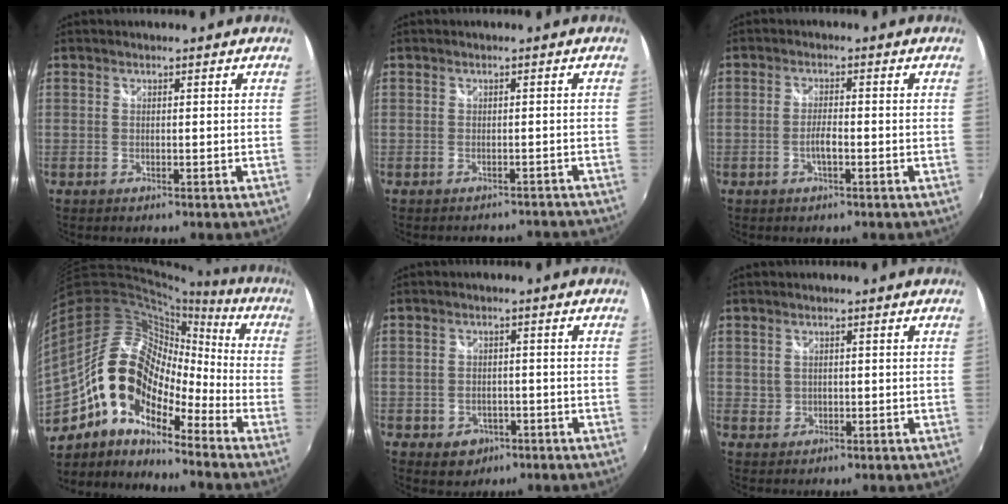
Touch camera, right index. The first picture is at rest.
{"total": 7.5, "force": [-6.7, 2.8, 1.8], "torque": [-0.028, 0.000, -0.076]}
{"total": 2.4, "force": [-1.1, 0.4, 2.1], "torque": [-0.044, 0.002, -0.021]}
{"total": 17.7, "force": [-9.5, 9.9, 11.1], "torque": [-0.202, 0.003, -0.192]}
{"total": 4.9, "force": [-2.2, 4.0, 1.8], "torque": [-0.045, 0.003, -0.021]}
{"total": 1.6, "force": [0.3, 1.5, 0.5], "torque": [-0.005, 0.002, 0.005]}